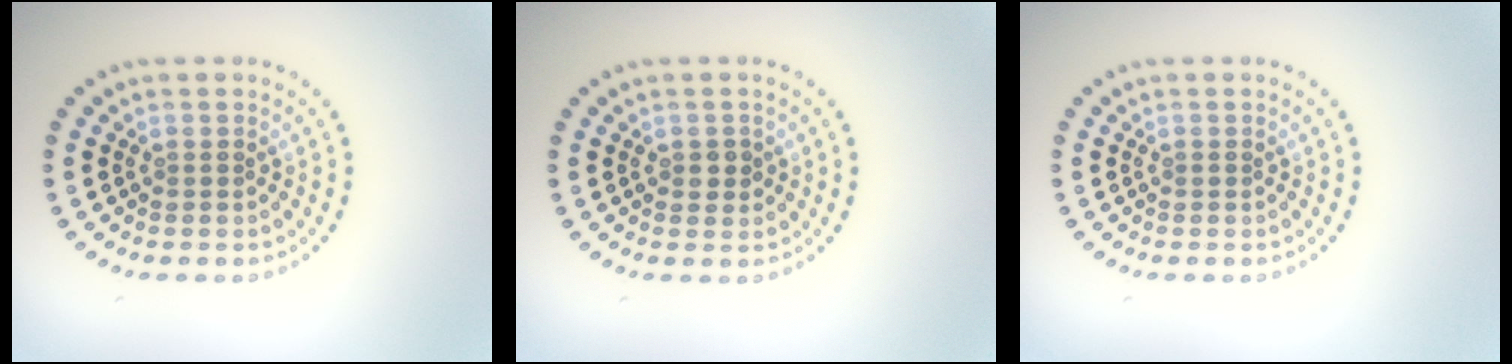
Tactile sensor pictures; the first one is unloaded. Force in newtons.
{"total": 1.2, "press": 1.2, "slide": 0.2}
{"total": 0.0}